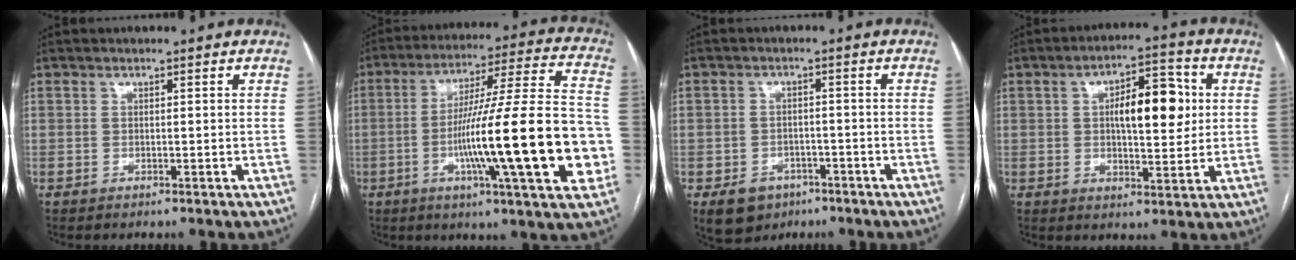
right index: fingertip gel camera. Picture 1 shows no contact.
{"total": 24.3, "force": [-5.4, 1.1, 23.6], "torque": [-0.328, 0.001, -0.088]}
{"total": 5.7, "force": [-3.2, 4.5, 1.7], "torque": [-0.025, 0.005, -0.040]}
{"total": 10.7, "force": [1.9, 4.0, 9.8], "torque": [-0.151, 0.020, 0.030]}